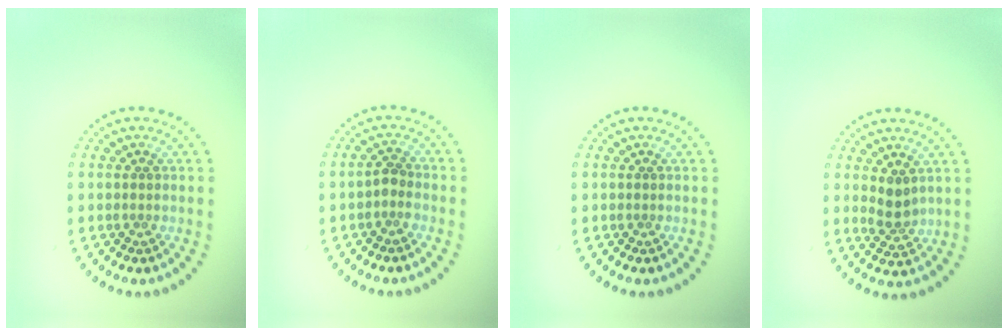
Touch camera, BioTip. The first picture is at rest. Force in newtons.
{"total": 1.3, "press": 1.1, "slide": 0.7}
{"total": 0.0}
{"total": 2.1, "press": 1.9, "slide": 0.7}